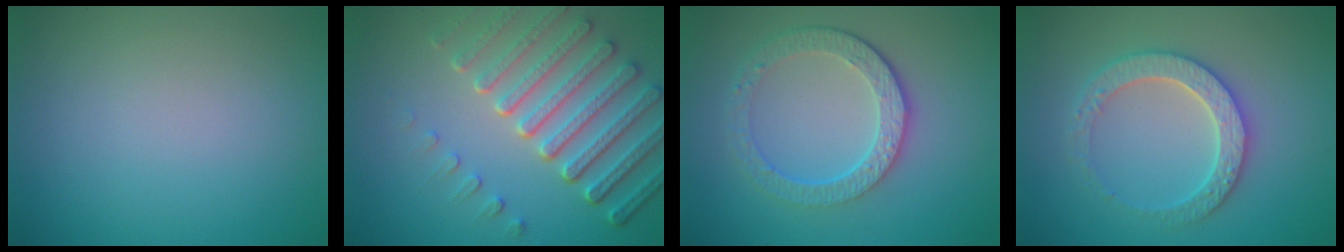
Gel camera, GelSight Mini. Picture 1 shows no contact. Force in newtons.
{"total": 7.0, "press": 5.3, "slide": 4.5}
{"total": 4.8, "press": 3.5, "slide": 3.3}
{"total": 4.4, "press": 4.3, "slide": 1.0}